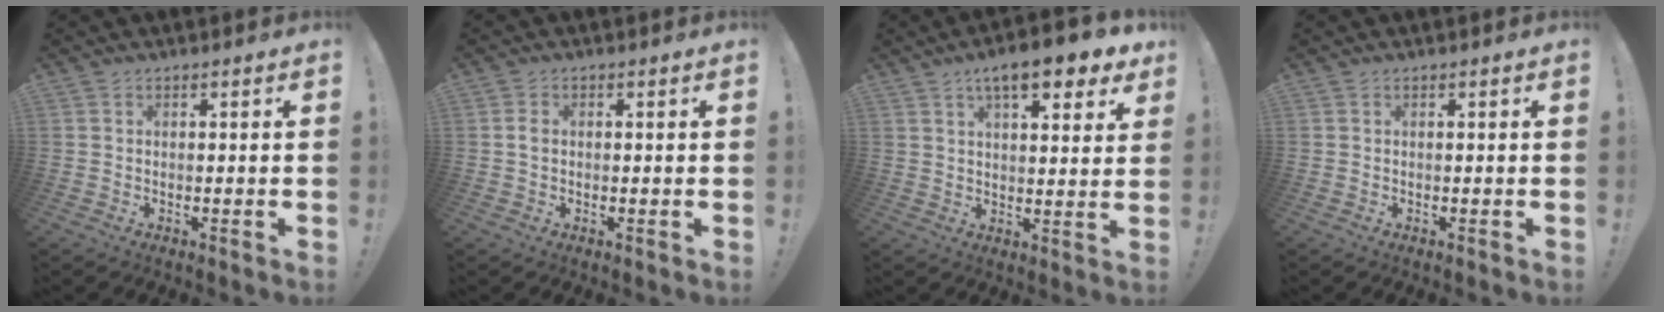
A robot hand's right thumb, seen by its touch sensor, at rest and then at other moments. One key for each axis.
{"total": 1.5, "fx": 0.0, "fy": 1.1, "fz": 1.0, "tx": -0.016, "ty": 0.005, "tz": -0.001}
{"total": 11.0, "fx": 6.8, "fy": 3.2, "fz": 8.1, "tx": -0.110, "ty": -0.038, "tz": 0.109}
{"total": 0.0}